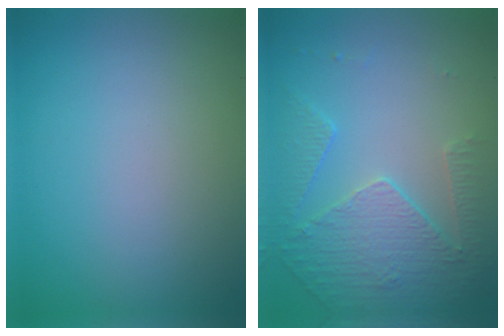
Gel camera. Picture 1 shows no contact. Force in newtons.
{"total": 4.1, "press": 3.4, "slide": 2.2}